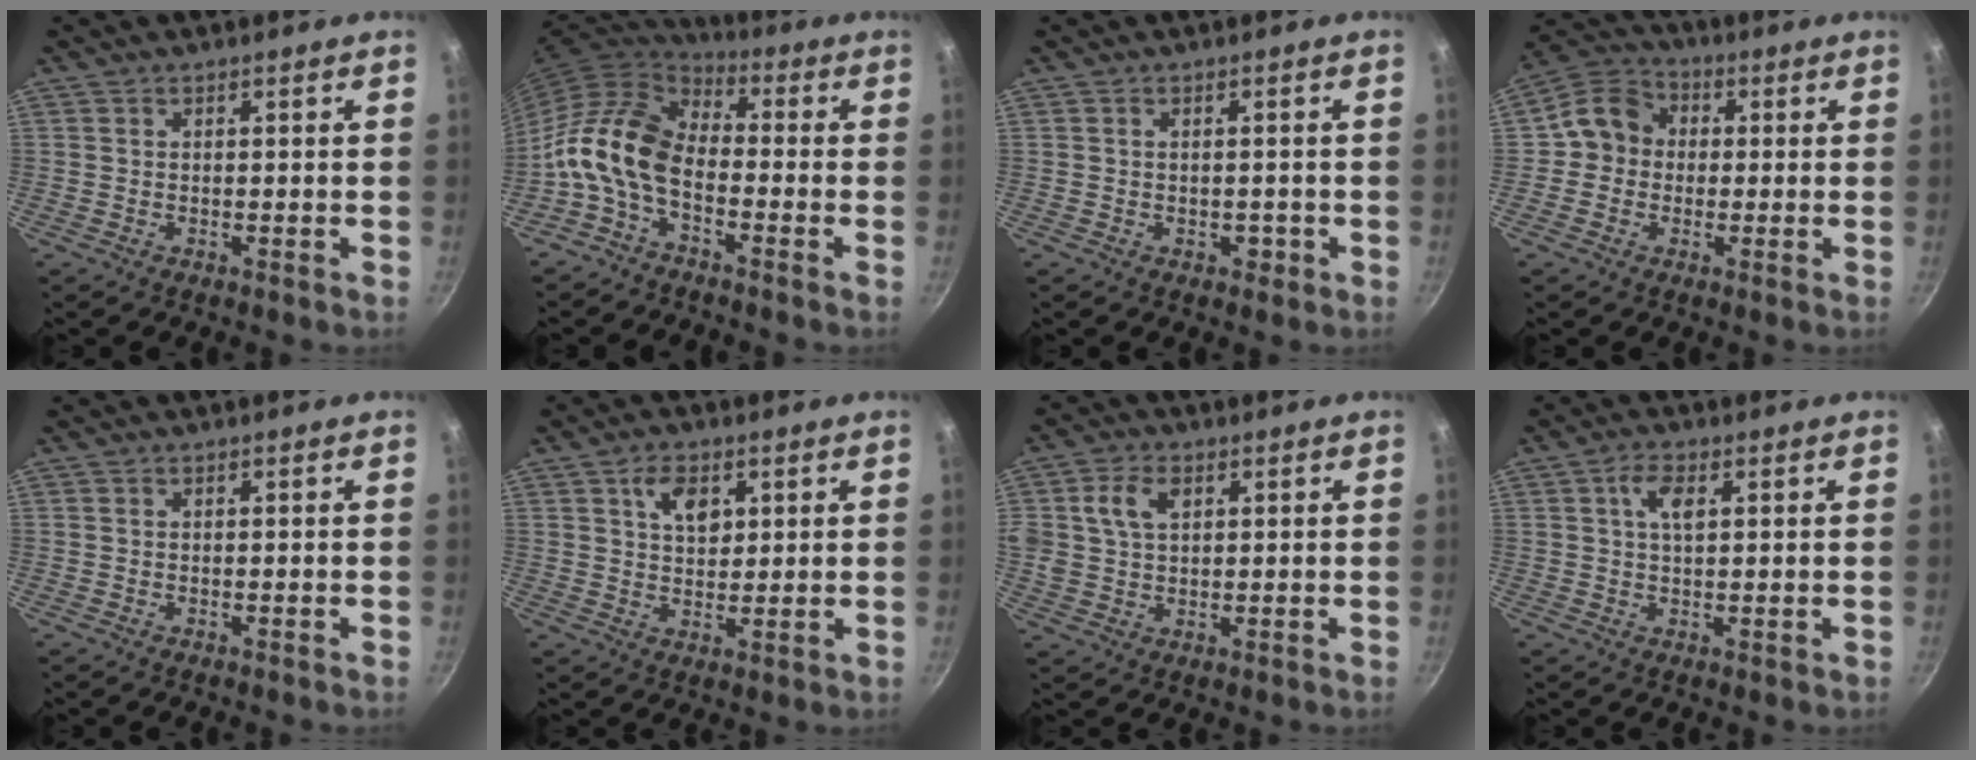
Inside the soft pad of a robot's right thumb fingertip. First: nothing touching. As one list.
[{"total": 12.8, "force": [-3.7, 7.5, 9.7], "torque": [-0.180, 0.044, -0.092]}, {"total": 1.7, "force": [-0.6, 1.2, 1.1], "torque": [-0.011, 0.004, -0.006]}, {"total": 8.1, "force": [-0.1, 7.4, 3.4], "torque": [-0.028, 0.021, -0.025]}, {"total": 0.0}, {"total": 6.3, "force": [2.5, 3.9, 4.2], "torque": [-0.053, -0.011, 0.044]}, {"total": 7.0, "force": [2.4, 4.9, 4.5], "torque": [-0.073, 0.000, 0.042]}, {"total": 4.4, "force": [1.4, 2.1, 3.6], "torque": [-0.060, 0.001, 0.025]}]